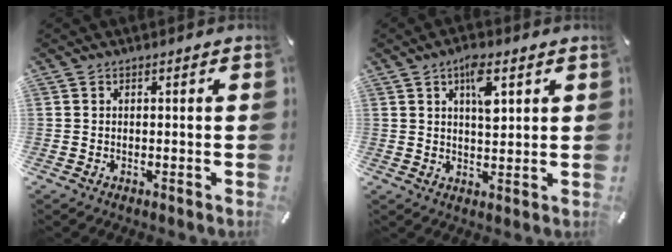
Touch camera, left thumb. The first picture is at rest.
{"total": 7.0, "force": [3.1, 3.0, 5.5], "torque": [-0.077, -0.009, 0.045]}